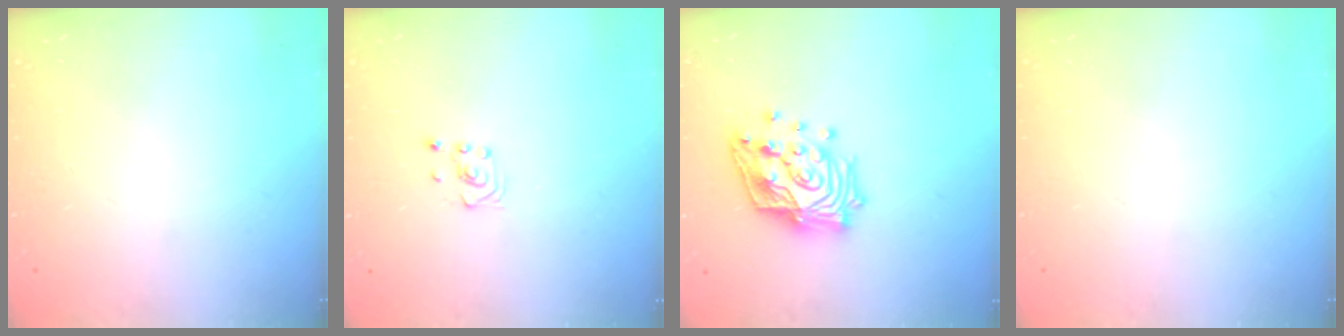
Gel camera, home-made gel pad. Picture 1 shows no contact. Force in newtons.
{"total": 2.6, "press": 2.4, "slide": 1.0}
{"total": 18.8, "press": 18.7, "slide": 1.6}
{"total": 0.0}